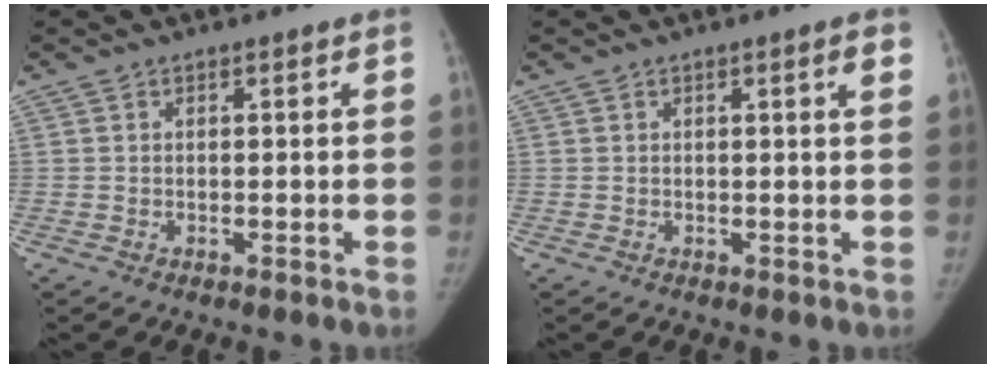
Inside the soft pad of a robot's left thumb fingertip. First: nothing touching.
{"total": 1.9, "force": [0.9, 0.1, 1.6], "torque": [-0.024, -0.002, 0.011]}